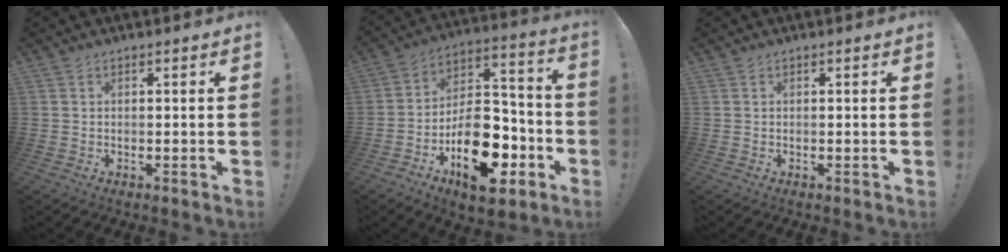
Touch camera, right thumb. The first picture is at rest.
{"total": 22.1, "force": [-9.7, 12.6, 15.4], "torque": [-0.235, 0.067, -0.144]}
{"total": 0.0}